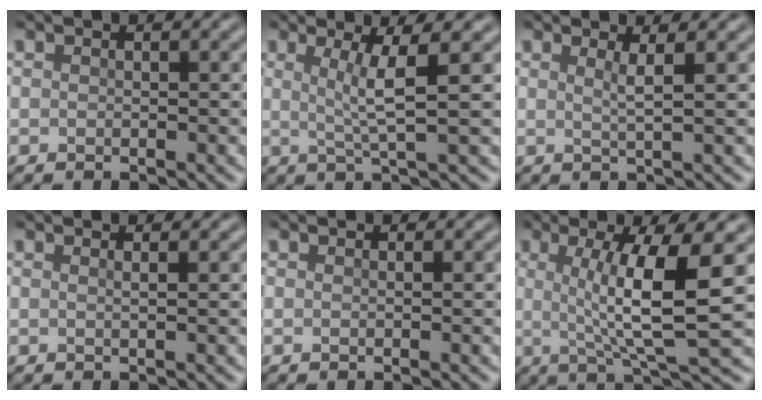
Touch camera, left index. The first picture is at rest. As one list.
[{"total": 3.6, "force": [0.9, 0.5, 3.5], "torque": [-0.062, -0.003, 0.020]}, {"total": 1.7, "force": [0.7, 0.4, 1.6], "torque": [-0.024, -0.002, 0.006]}, {"total": 1.0, "force": [0.4, 0.4, 0.8], "torque": [-0.003, -0.002, -0.002]}, {"total": 0.0}, {"total": 8.1, "force": [1.0, 1.6, 7.9], "torque": [-0.114, -0.005, 0.017]}]